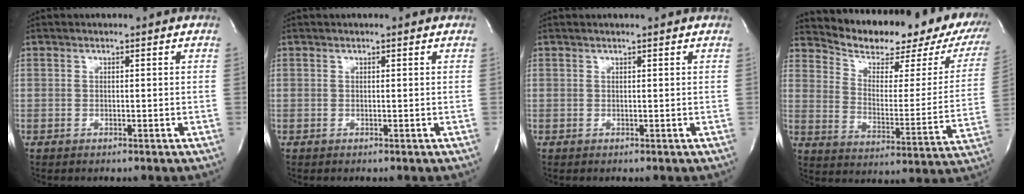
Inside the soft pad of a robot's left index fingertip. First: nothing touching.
{"total": 0.7, "force": [0.7, 0.0, 0.3], "torque": [-0.007, 0.011, 0.009]}
{"total": 1.2, "force": [1.1, -0.2, 0.4], "torque": [-0.012, 0.005, 0.014]}
{"total": 21.2, "force": [18.0, 5.9, 9.4], "torque": [-0.130, -0.040, 0.230]}